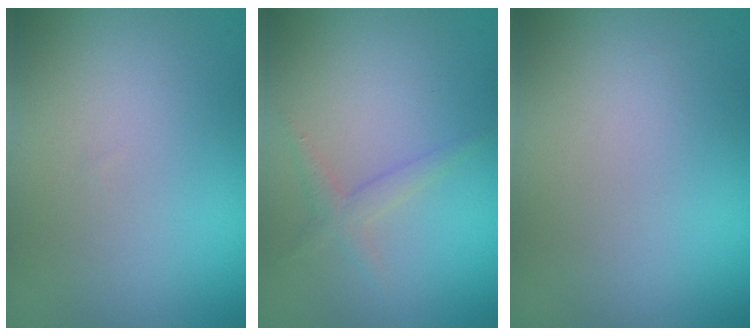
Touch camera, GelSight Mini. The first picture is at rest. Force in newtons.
{"total": 1.4, "press": 1.4, "slide": 0.1}
{"total": 0.0}